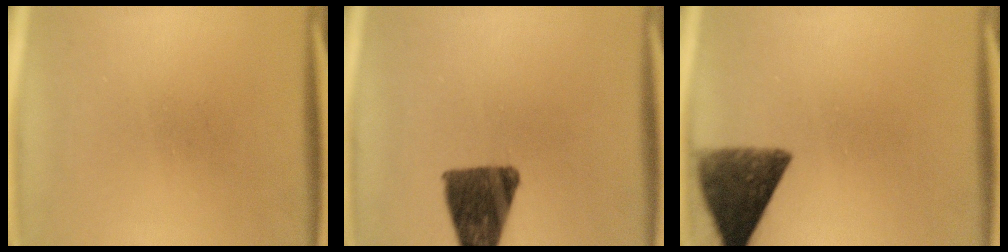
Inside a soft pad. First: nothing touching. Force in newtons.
{"total": 11.9}
{"total": 10.3}